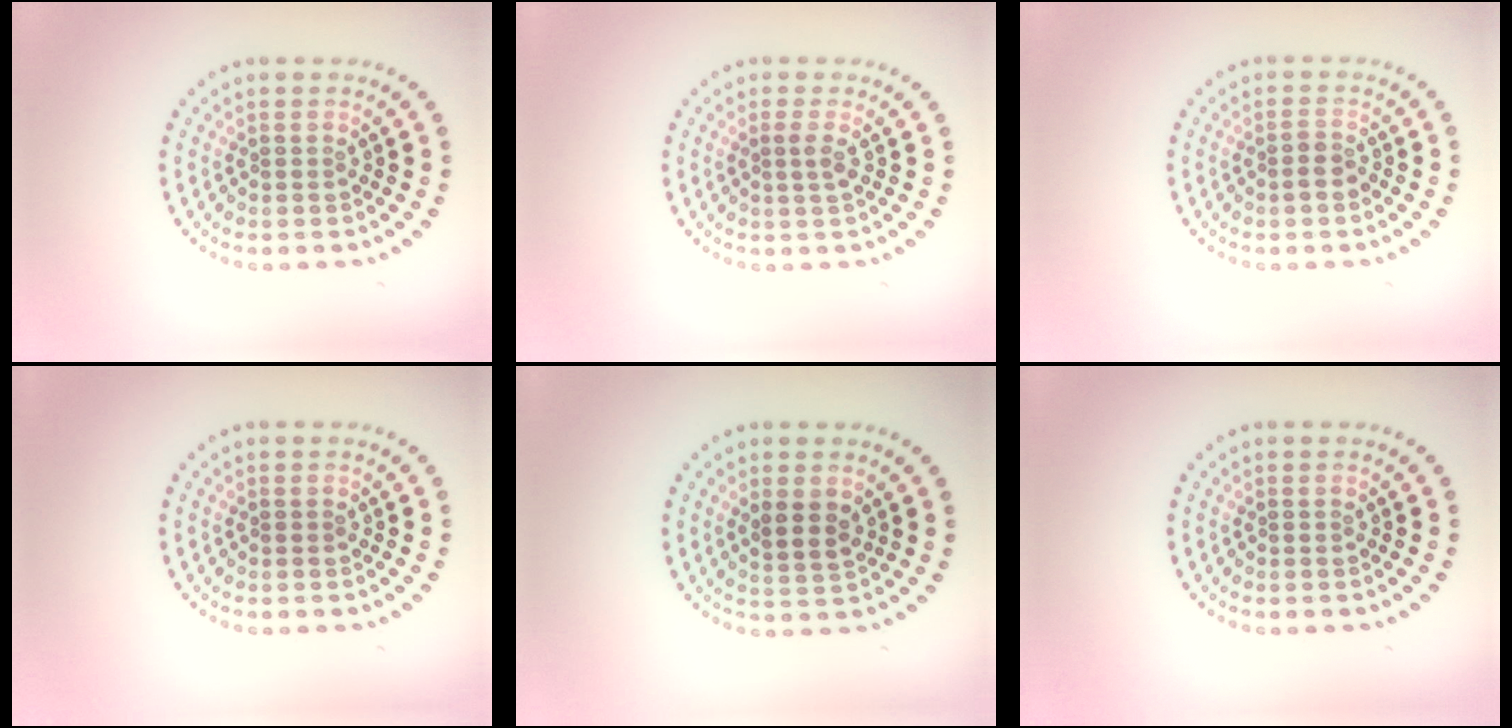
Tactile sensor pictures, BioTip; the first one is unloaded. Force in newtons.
{"total": 1.1, "press": 0.9, "slide": 0.7}
{"total": 1.5, "press": 1.3, "slide": 0.9}
{"total": 0.0}
{"total": 2.2, "press": 2.0, "slide": 0.9}
{"total": 0.0}